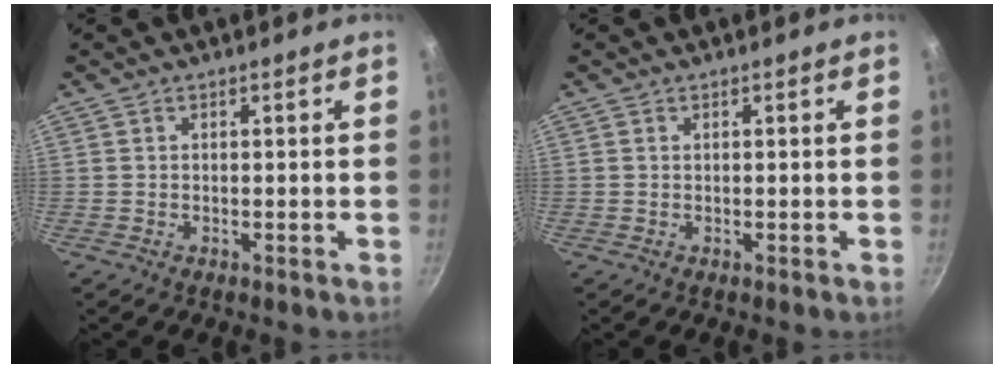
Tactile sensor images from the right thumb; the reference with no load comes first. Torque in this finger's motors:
{"motor_torque": [0.18, -0.03, 0.27, 0.04, 0.00]}